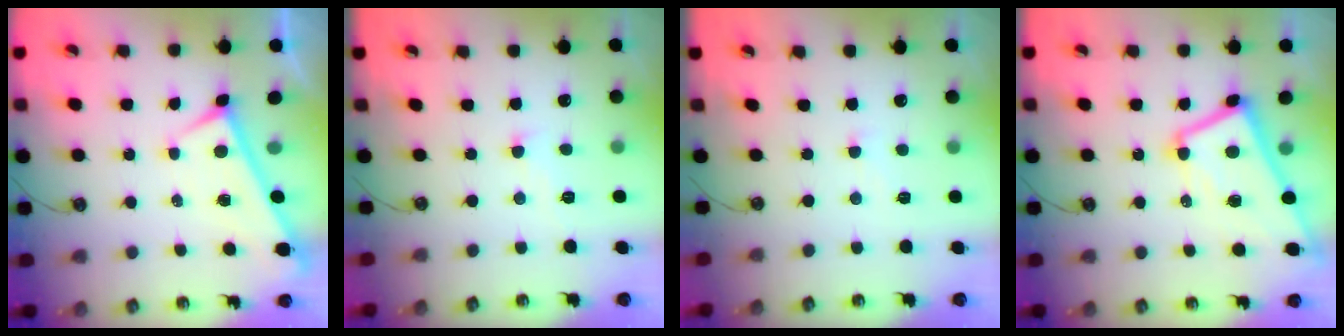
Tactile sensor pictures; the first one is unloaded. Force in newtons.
{"total": 0.9, "press": 0.9, "slide": 0.2}
{"total": 3.0, "press": 3.0, "slide": 0.3}
{"total": 9.9, "press": 9.8, "slide": 1.3}